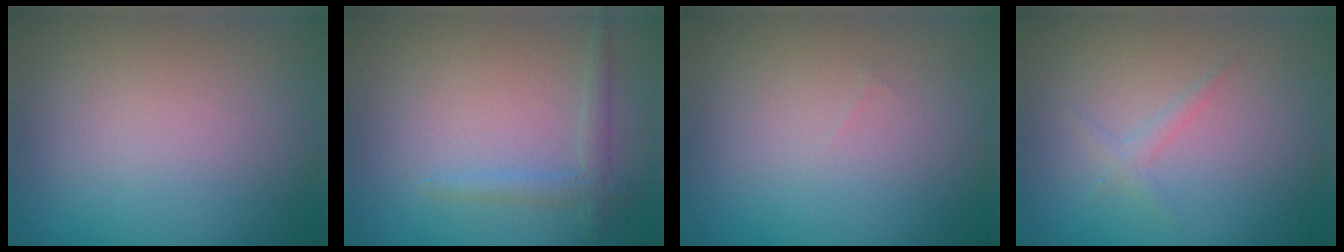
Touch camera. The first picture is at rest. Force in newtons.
{"total": 1.6, "press": 1.6, "slide": 0.1}
{"total": 0.0}
{"total": 1.0, "press": 1.0, "slide": 0.0}